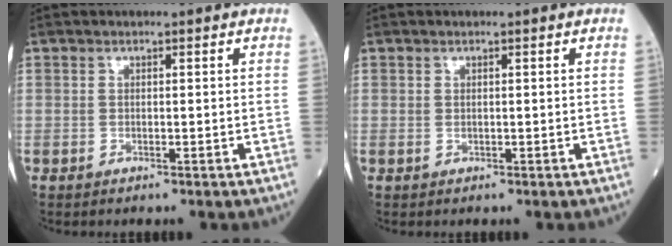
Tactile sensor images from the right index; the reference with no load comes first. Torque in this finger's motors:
{"motor_torque": [0.07, 0.07, 0.00, 0.02]}